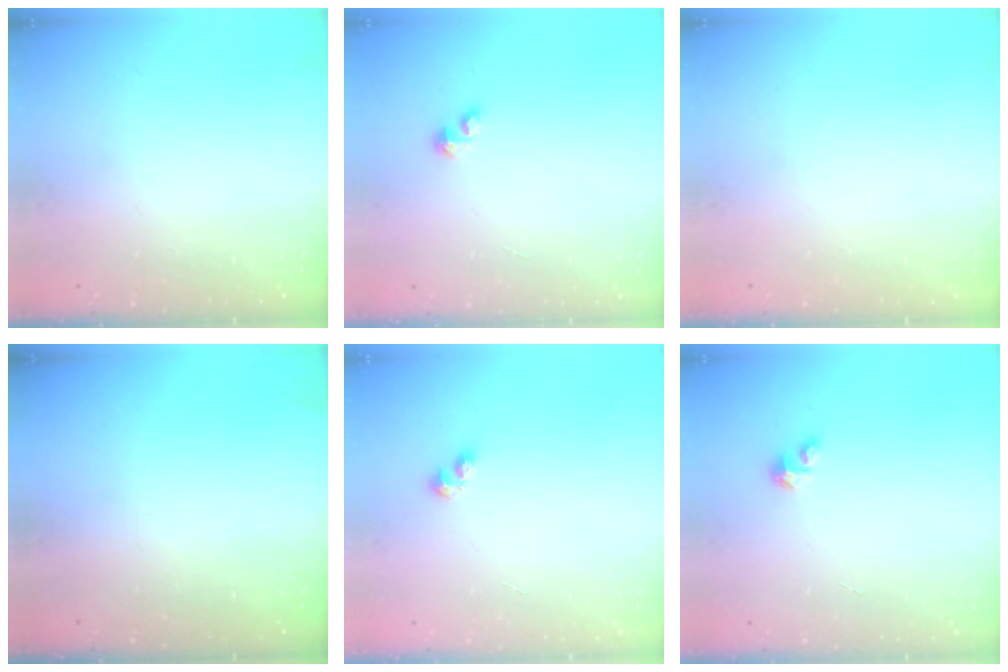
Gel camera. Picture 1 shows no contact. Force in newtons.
{"total": 1.7, "press": 1.7, "slide": 0.4}
{"total": 0.0}
{"total": 0.0}
{"total": 2.5, "press": 2.5, "slide": 0.4}
{"total": 3.3, "press": 3.3, "slide": 0.2}